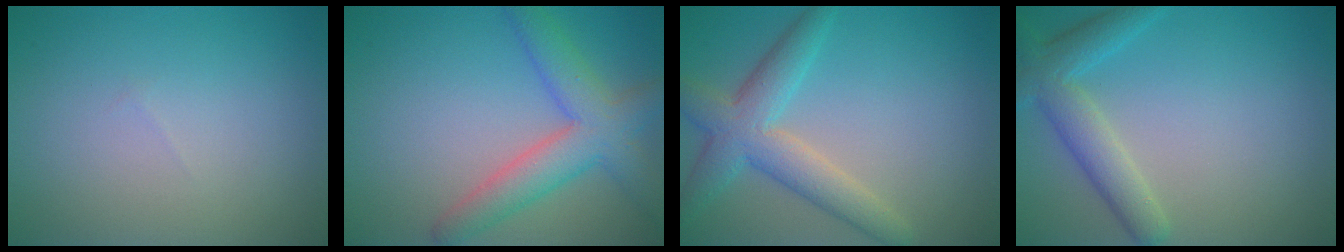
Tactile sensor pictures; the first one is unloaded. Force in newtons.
{"total": 5.5, "press": 5.5, "slide": 0.3}
{"total": 5.0, "press": 5.0, "slide": 0.2}
{"total": 4.1, "press": 4.1, "slide": 0.3}